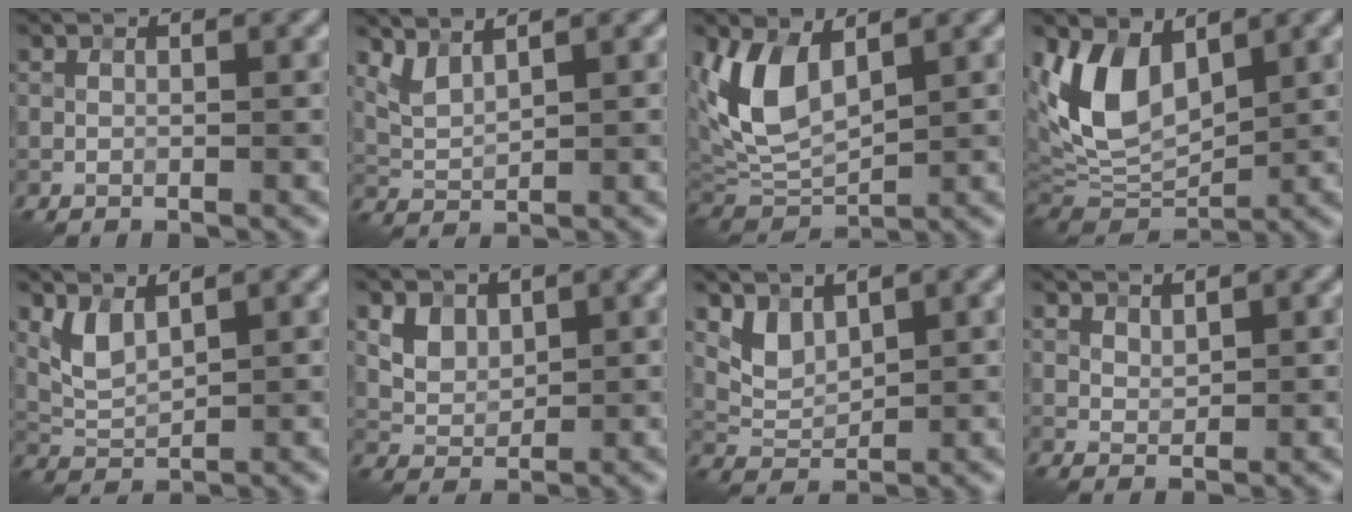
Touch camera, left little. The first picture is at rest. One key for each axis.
{"total": 2.1, "fx": 1.7, "fy": 0.1, "fz": 1.2, "tx": -0.039, "ty": -0.008, "tz": 0.048}
{"total": 6.3, "fx": 2.1, "fy": 3.2, "fz": 5.0, "tx": -0.119, "ty": -0.010, "tz": 0.043}
{"total": 7.6, "fx": 2.2, "fy": 4.3, "fz": 5.8, "tx": -0.128, "ty": -0.008, "tz": 0.040}
{"total": 2.5, "fx": 1.5, "fy": 0.8, "fz": 1.8, "tx": -0.048, "ty": -0.011, "tz": 0.041}
{"total": 2.5, "fx": 1.3, "fy": 1.6, "fz": 1.3, "tx": -0.036, "ty": -0.013, "tz": 0.039}
{"total": 2.1, "fx": 1.5, "fy": 1.0, "fz": 1.1, "tx": -0.030, "ty": -0.013, "tz": 0.041}
{"total": 1.4, "fx": 1.3, "fy": 0.3, "fz": 0.4, "tx": -0.016, "ty": 0.000, "tz": 0.034}